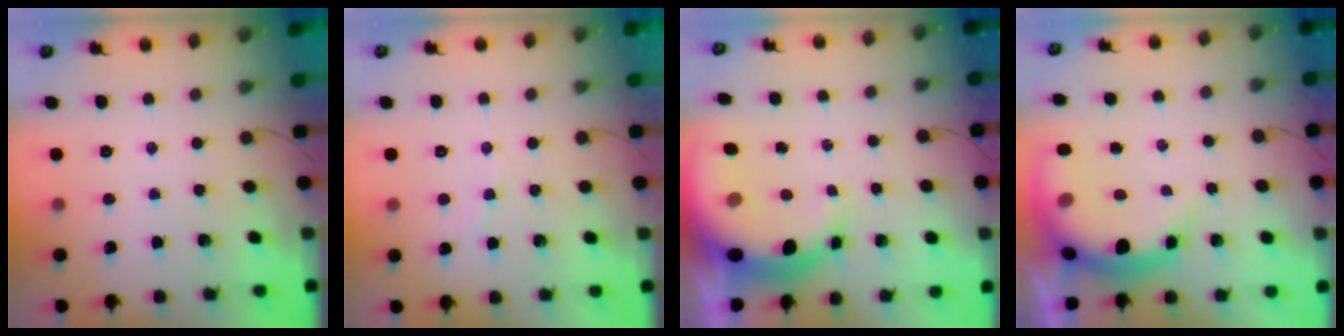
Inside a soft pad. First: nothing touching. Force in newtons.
{"total": 3.9, "press": 3.8, "slide": 0.6}
{"total": 10.1, "press": 9.8, "slide": 2.6}
{"total": 10.5, "press": 10.1, "slide": 2.7}